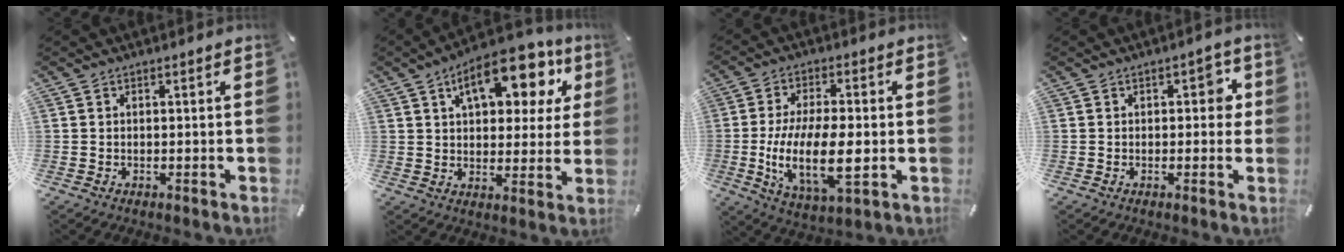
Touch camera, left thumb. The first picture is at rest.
{"total": 15.6, "force": [7.6, 7.9, 11.1], "torque": [-0.159, -0.024, 0.123]}
{"total": 15.2, "force": [-1.6, 6.4, 13.7], "torque": [-0.263, -0.013, -0.030]}
{"total": 3.8, "force": [0.5, 2.3, 3.0], "torque": [-0.029, -0.001, -0.001]}